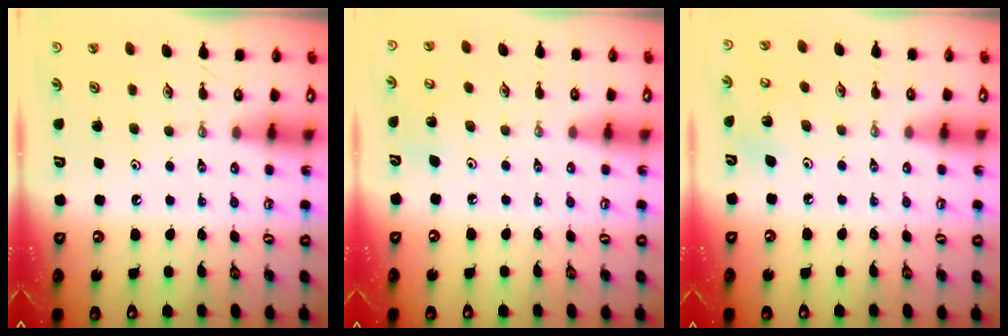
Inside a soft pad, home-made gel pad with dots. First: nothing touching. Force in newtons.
{"total": 4.7, "press": 4.6, "slide": 1.3}
{"total": 6.3, "press": 6.2, "slide": 0.5}